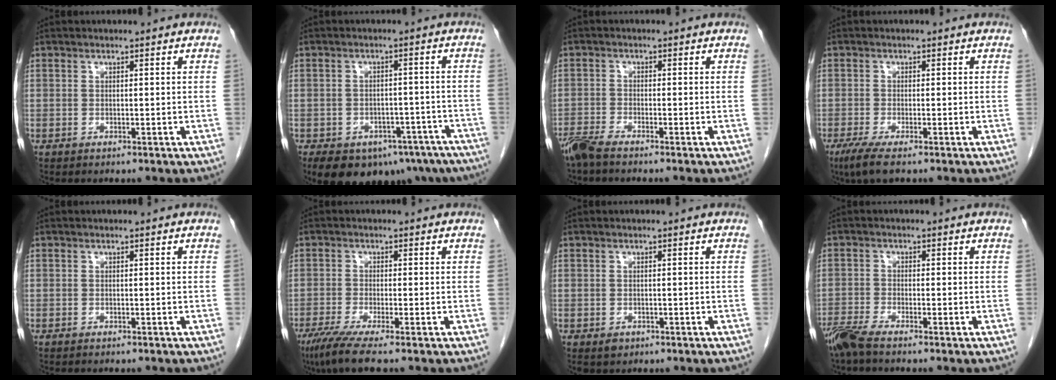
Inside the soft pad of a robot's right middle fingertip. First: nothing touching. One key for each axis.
{"total": 19.8, "fx": -13.2, "fy": 11.6, "fz": 9.1, "tx": -0.150, "ty": 0.000, "tz": -0.150}
{"total": 3.7, "fx": -3.2, "fy": 0.1, "fz": 1.7, "tx": -0.035, "ty": -0.011, "tz": -0.064}
{"total": 3.9, "fx": -2.6, "fy": 0.5, "fz": 2.9, "tx": -0.061, "ty": -0.014, "tz": -0.048}
{"total": 1.4, "fx": -1.2, "fy": 0.4, "fz": 0.6, "tx": -0.017, "ty": -0.004, "tz": -0.013}
{"total": 4.9, "fx": -3.4, "fy": 0.0, "fz": 3.5, "tx": -0.068, "ty": -0.017, "tz": -0.066}
{"total": 1.3, "fx": -0.6, "fy": 1.0, "fz": 0.4, "tx": -0.008, "ty": 0.001, "tz": -0.003}
{"total": 3.8, "fx": -3.2, "fy": -0.1, "fz": 2.0, "tx": -0.045, "ty": -0.012, "tz": -0.070}